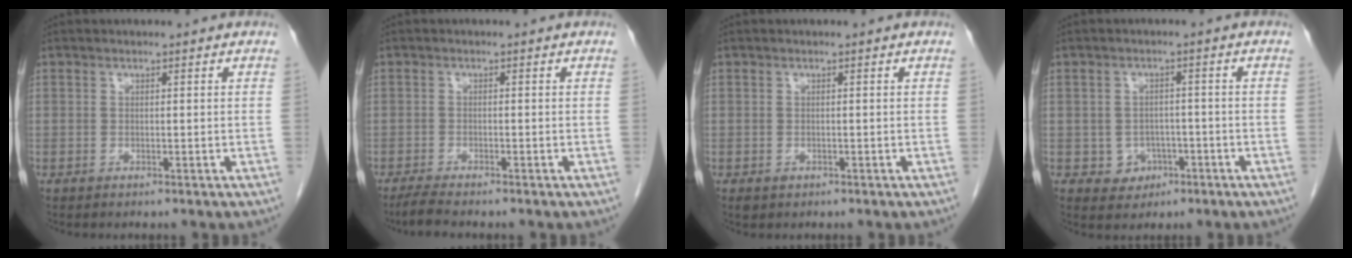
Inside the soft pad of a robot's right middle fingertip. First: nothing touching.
{"total": 2.9, "force": [-2.5, -0.1, 1.4], "torque": [-0.034, -0.008, -0.045]}
{"total": 0.9, "force": [-0.4, 0.7, 0.4], "torque": [-0.008, 0.001, 0.000]}
{"total": 3.7, "force": [-1.3, 3.3, 1.0], "torque": [-0.007, 0.009, -0.009]}